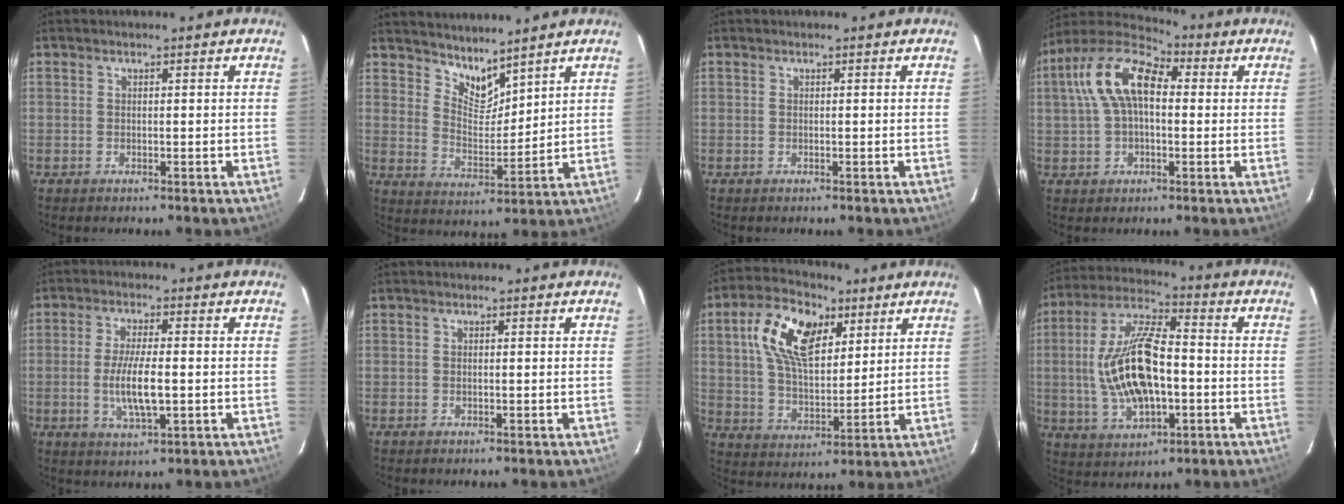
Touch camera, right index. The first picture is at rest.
{"total": 6.9, "force": [6.2, 2.3, 2.2], "torque": [-0.030, -0.005, 0.117]}
{"total": 0.0}
{"total": 13.5, "force": [2.2, 7.4, 11.0], "torque": [-0.214, 0.036, 0.030]}
{"total": 8.0, "force": [-1.2, 2.0, 7.6], "torque": [-0.148, -0.009, -0.021]}
{"total": 0.0}
{"total": 15.1, "force": [6.2, 8.6, 10.8], "torque": [-0.205, 0.023, 0.110]}
{"total": 17.2, "force": [-1.6, 7.9, 15.2], "torque": [-0.305, 0.009, -0.026]}